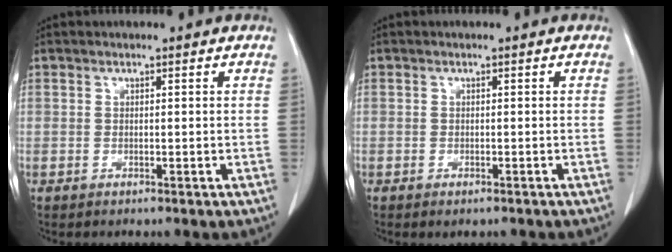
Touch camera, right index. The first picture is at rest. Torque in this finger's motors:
{"motor_torque": [0.32, -0.22, 0.12, 0.03]}